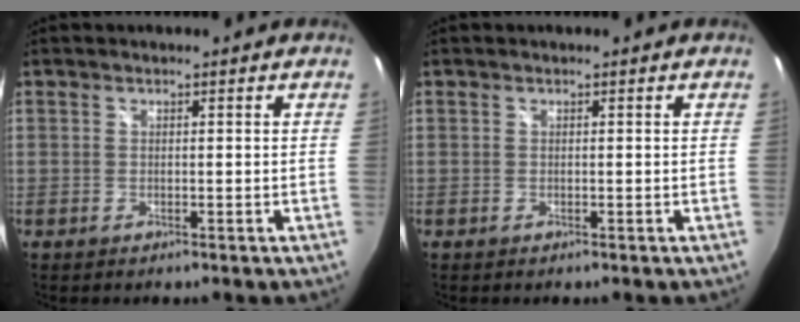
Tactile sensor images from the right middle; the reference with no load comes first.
{"total": 0.0}